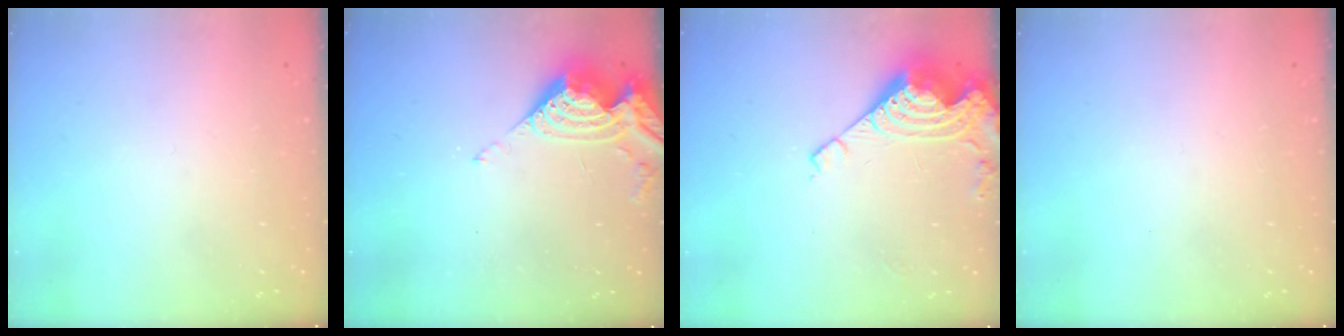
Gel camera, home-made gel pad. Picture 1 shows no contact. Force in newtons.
{"total": 8.9, "press": 8.8, "slide": 1.0}
{"total": 12.0, "press": 11.9, "slide": 1.0}
{"total": 0.0}